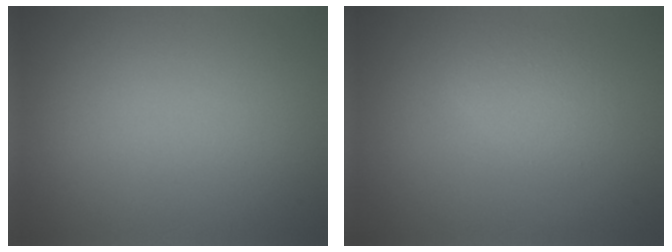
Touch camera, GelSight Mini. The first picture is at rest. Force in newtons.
{"total": 1.8, "press": 1.8, "slide": 0.1}